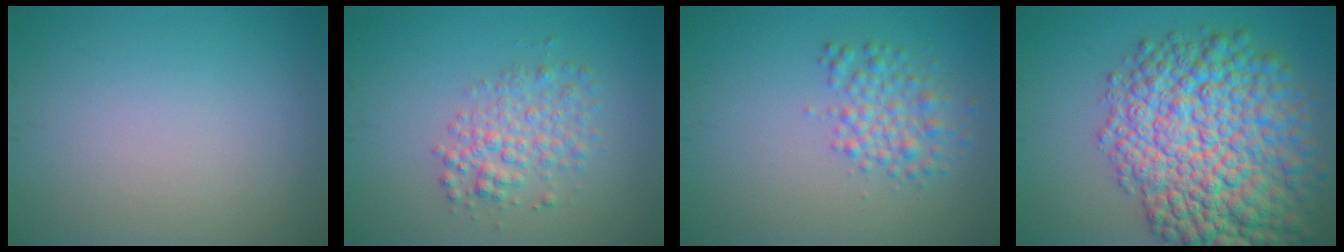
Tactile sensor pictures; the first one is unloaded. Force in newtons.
{"total": 3.2, "press": 3.2, "slide": 0.1}
{"total": 2.9, "press": 2.9, "slide": 0.0}
{"total": 14.1, "press": 14.1, "slide": 0.4}